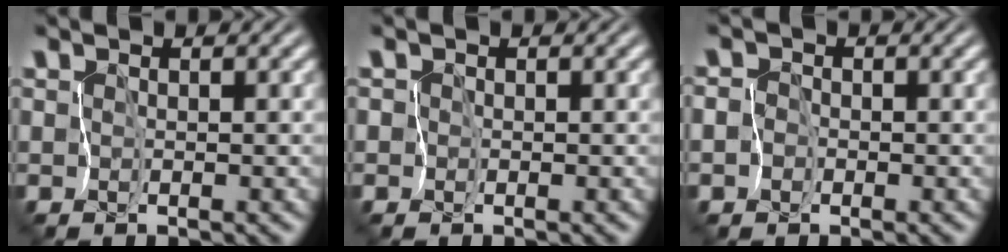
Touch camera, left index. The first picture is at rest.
{"total": 1.5, "force": [-0.4, 1.4, 0.1], "torque": [0.012, 0.011, -0.021]}
{"total": 2.6, "force": [-1.3, 2.2, 0.4], "torque": [0.012, 0.007, -0.041]}